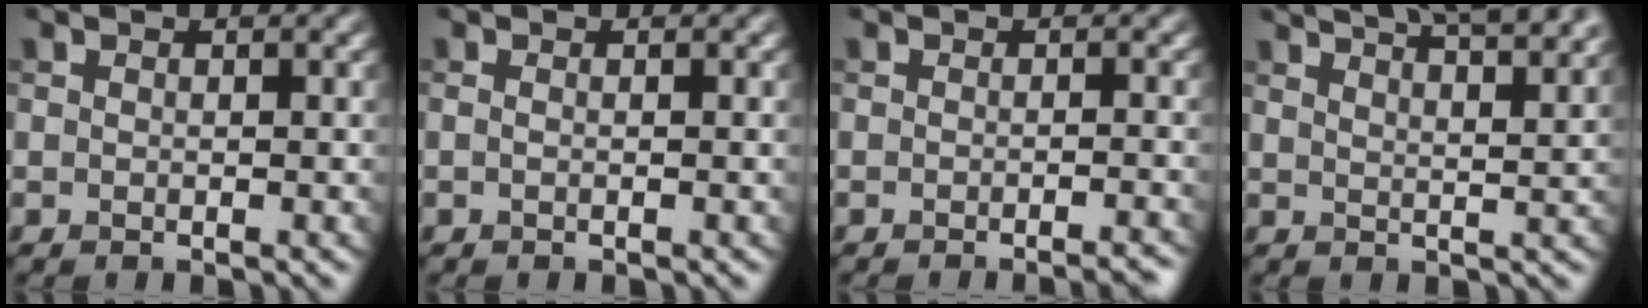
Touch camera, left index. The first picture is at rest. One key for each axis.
{"total": 0.6, "fx": 0.0, "fy": 0.2, "fz": 0.5, "tx": -0.009, "ty": -0.005, "tz": -0.004}
{"total": 2.3, "fx": -1.6, "fy": 0.5, "fz": 1.6, "tx": -0.008, "ty": 0.004, "tz": -0.025}
{"total": 10.9, "fx": 8.2, "fy": 3.3, "fz": 6.3, "tx": -0.048, "ty": 0.039, "tz": 0.068}